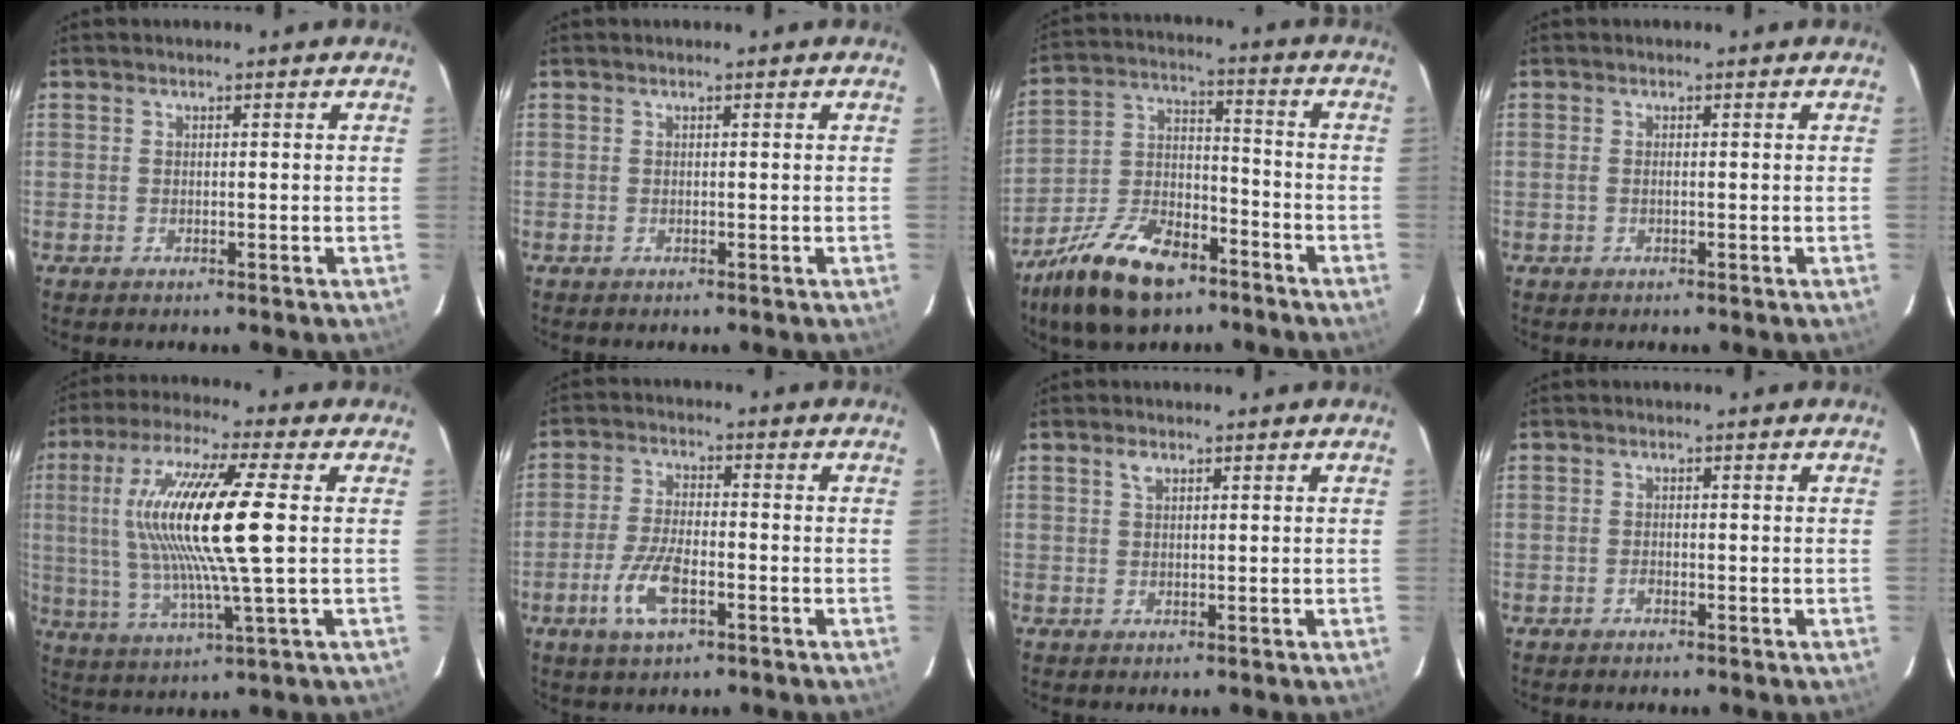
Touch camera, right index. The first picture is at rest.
{"total": 0.0}
{"total": 17.1, "force": [-11.5, 8.0, 9.9], "torque": [-0.213, -0.004, -0.202]}
{"total": 0.9, "force": [-0.2, 0.3, 0.8], "torque": [-0.019, 0.001, -0.005]}
{"total": 17.6, "force": [2.2, 1.6, 17.4], "torque": [-0.332, 0.003, 0.043]}
{"total": 8.2, "force": [-3.5, 3.0, 6.8], "torque": [-0.148, -0.005, -0.068]}
{"total": 1.4, "force": [0.8, 0.8, 0.8], "torque": [-0.017, 0.004, 0.014]}
{"total": 0.7, "force": [-0.5, 0.4, 0.4], "torque": [-0.006, 0.001, -0.011]}